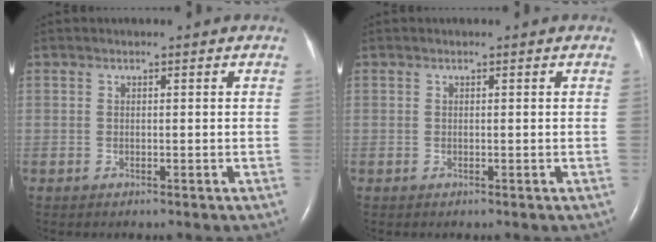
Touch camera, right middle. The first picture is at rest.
{"total": 0.0}